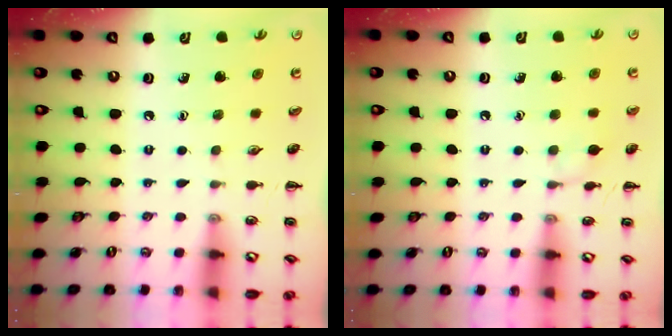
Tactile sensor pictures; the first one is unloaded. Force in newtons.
{"total": 5.4, "press": 5.1, "slide": 1.8}